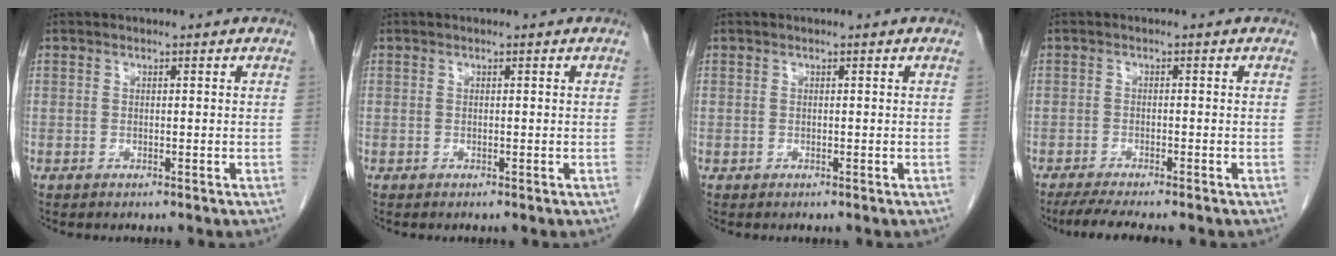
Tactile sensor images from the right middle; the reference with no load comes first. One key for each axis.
{"total": 0.0}
{"total": 0.0}
{"total": 5.9, "fx": -4.9, "fy": 0.2, "fz": 3.2, "tx": -0.049, "ty": -0.015, "tz": -0.079}